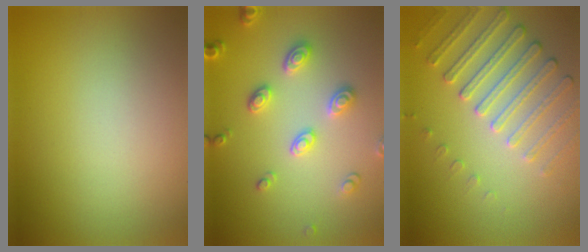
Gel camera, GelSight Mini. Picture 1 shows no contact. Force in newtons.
{"total": 2.9, "press": 2.8, "slide": 0.4}
{"total": 3.3, "press": 3.0, "slide": 1.4}